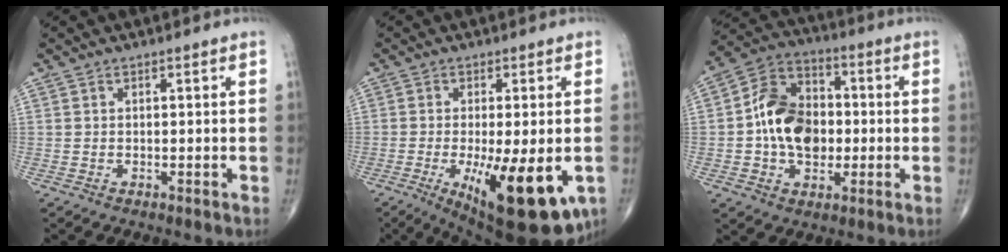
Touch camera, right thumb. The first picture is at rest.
{"total": 17.2, "force": [-5.3, 5.6, 15.4], "torque": [-0.200, -0.021, -0.061]}
{"total": 14.1, "force": [-0.8, 10.1, 9.8], "torque": [-0.141, 0.029, -0.019]}